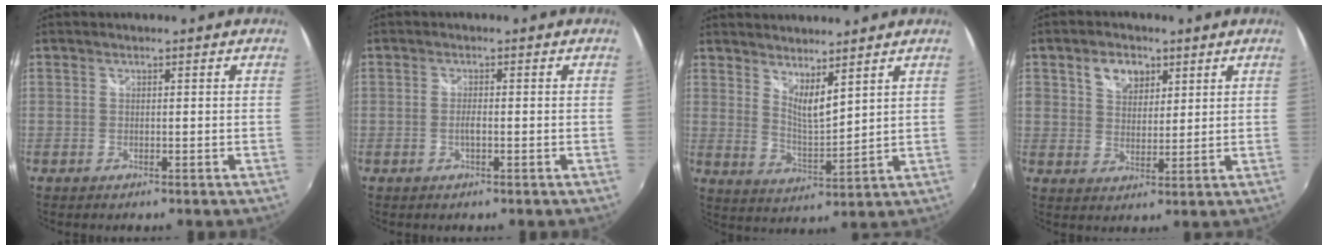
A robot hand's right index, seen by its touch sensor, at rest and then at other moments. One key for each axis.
{"total": 1.4, "fx": -0.4, "fy": 0.3, "fz": 1.3, "tx": -0.027, "ty": 0.002, "tz": -0.008}
{"total": 6.5, "fx": 5.1, "fy": 1.2, "fz": 3.9, "tx": -0.060, "ty": -0.011, "tz": 0.088}
{"total": 6.3, "fx": 3.3, "fy": 4.4, "fz": 3.1, "tx": -0.048, "ty": 0.015, "tz": 0.061}